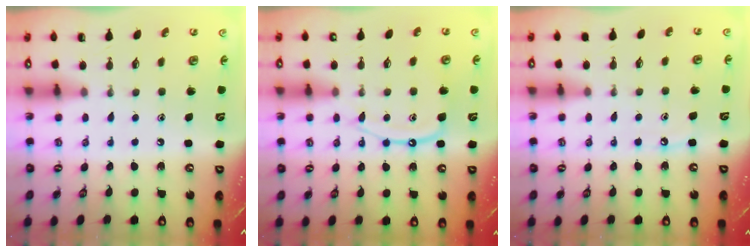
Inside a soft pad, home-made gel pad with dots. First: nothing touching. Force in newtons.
{"total": 11.4, "press": 11.4, "slide": 1.2}
{"total": 4.0, "press": 4.0, "slide": 0.5}